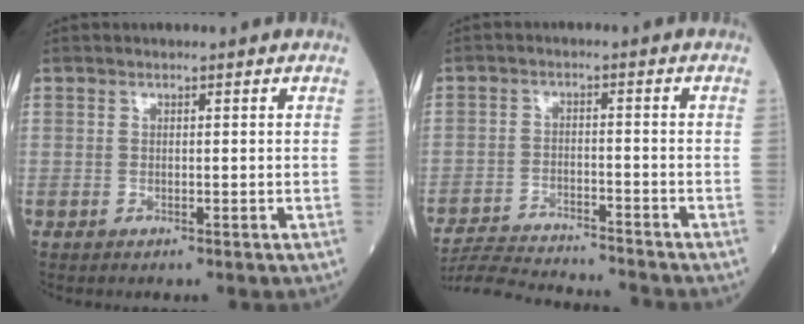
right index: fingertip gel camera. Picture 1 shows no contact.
{"total": 14.1, "force": [-13.6, 0.0, 3.6], "torque": [-0.056, -0.004, -0.215]}